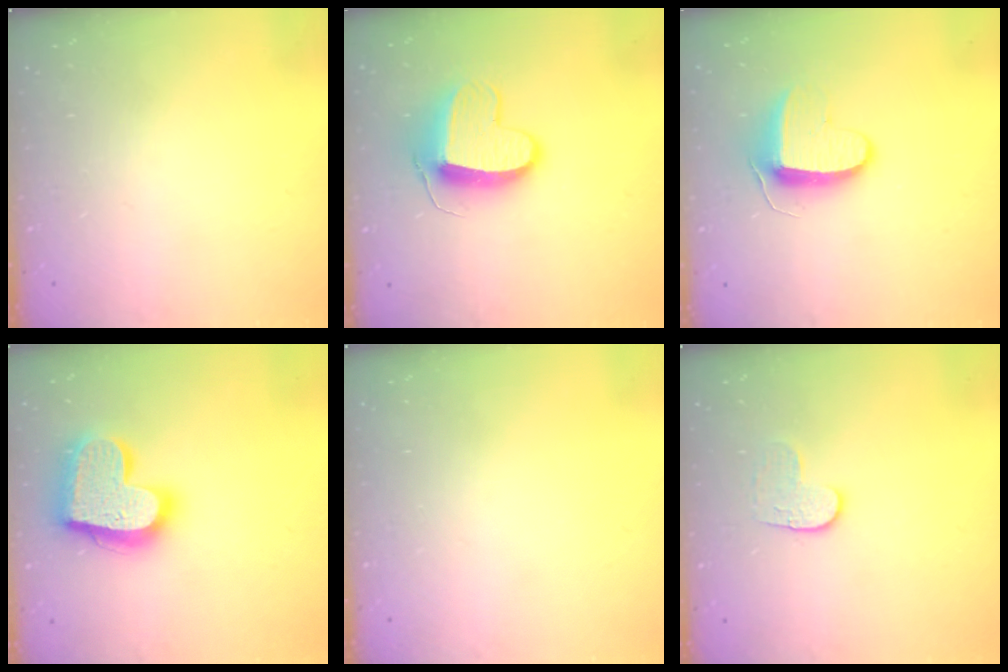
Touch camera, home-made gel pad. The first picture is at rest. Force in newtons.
{"total": 10.6, "press": 10.6, "slide": 0.4}
{"total": 9.0, "press": 8.9, "slide": 0.7}
{"total": 20.1, "press": 20.0, "slide": 1.7}
{"total": 0.0}
{"total": 5.8, "press": 5.8, "slide": 0.6}